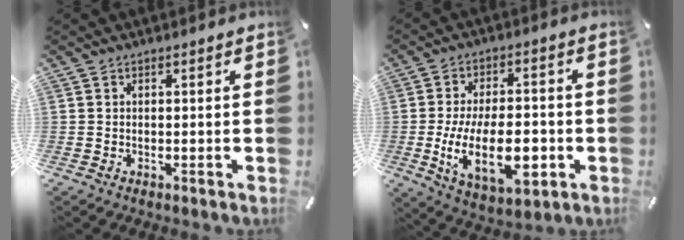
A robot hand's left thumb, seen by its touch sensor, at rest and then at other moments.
{"total": 18.6, "force": [-4.2, 9.5, 15.4], "torque": [-0.273, -0.005, -0.062]}